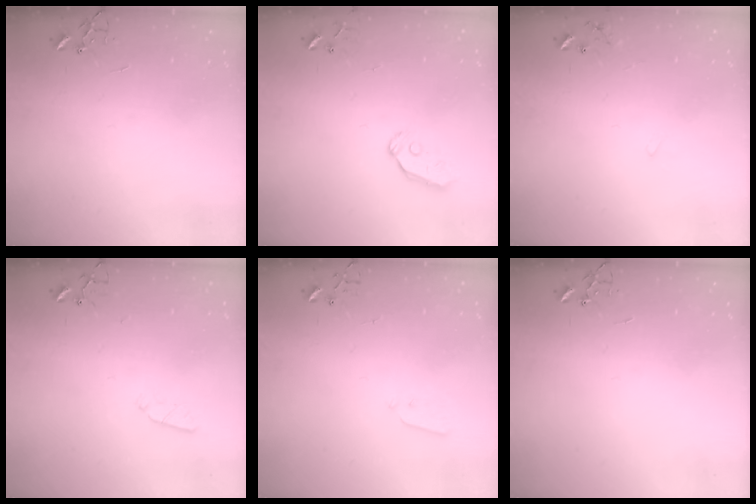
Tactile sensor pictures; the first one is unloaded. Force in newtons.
{"total": 6.1, "press": 6.1, "slide": 0.6}
{"total": 6.1, "press": 6.1, "slide": 0.5}
{"total": 2.9, "press": 2.8, "slide": 0.5}
{"total": 3.1, "press": 3.0, "slide": 0.9}
{"total": 0.0}